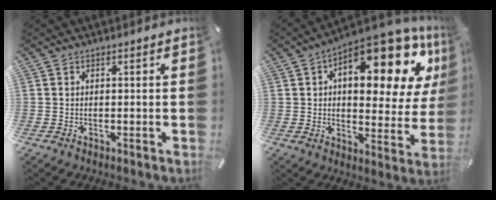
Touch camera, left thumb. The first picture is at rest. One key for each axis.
{"total": 19.4, "fx": 9.8, "fy": 8.9, "fz": 14.2, "tx": -0.188, "ty": -0.074, "tz": 0.156}